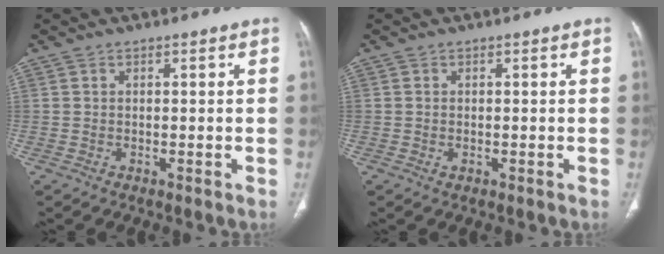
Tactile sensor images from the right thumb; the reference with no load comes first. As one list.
[{"total": 0.6, "force": [-0.1, 0.4, 0.4], "torque": [-0.011, 0.002, 0.001]}]